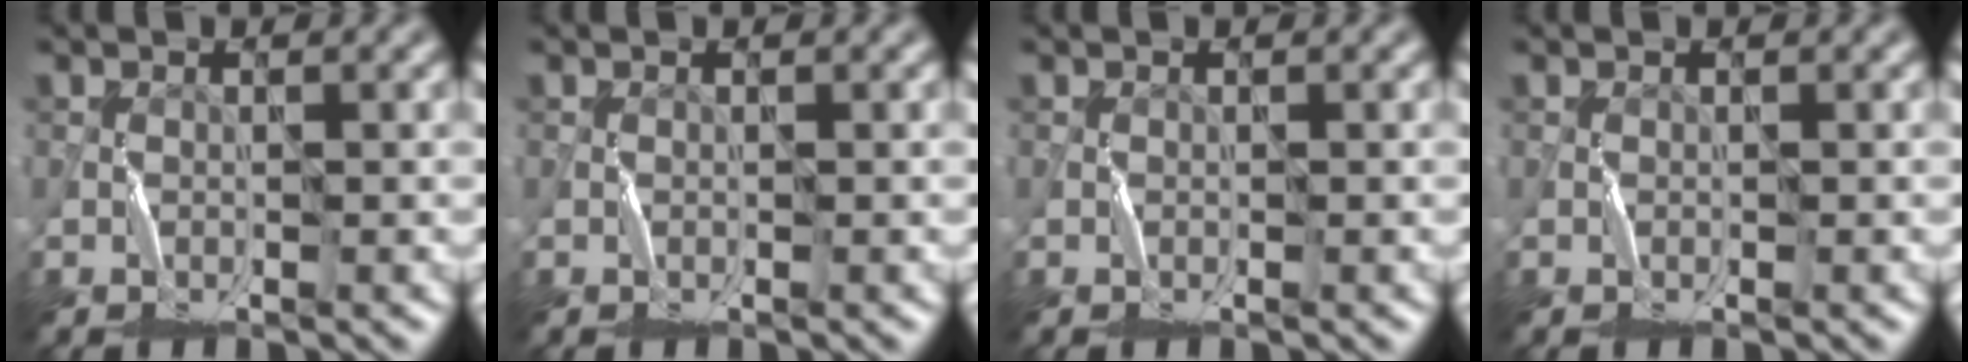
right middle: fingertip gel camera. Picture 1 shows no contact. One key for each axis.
{"total": 0.0}
{"total": 0.0}
{"total": 0.0}